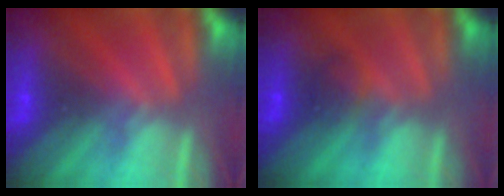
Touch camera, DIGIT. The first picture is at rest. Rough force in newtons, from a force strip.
{"total": 2.2}